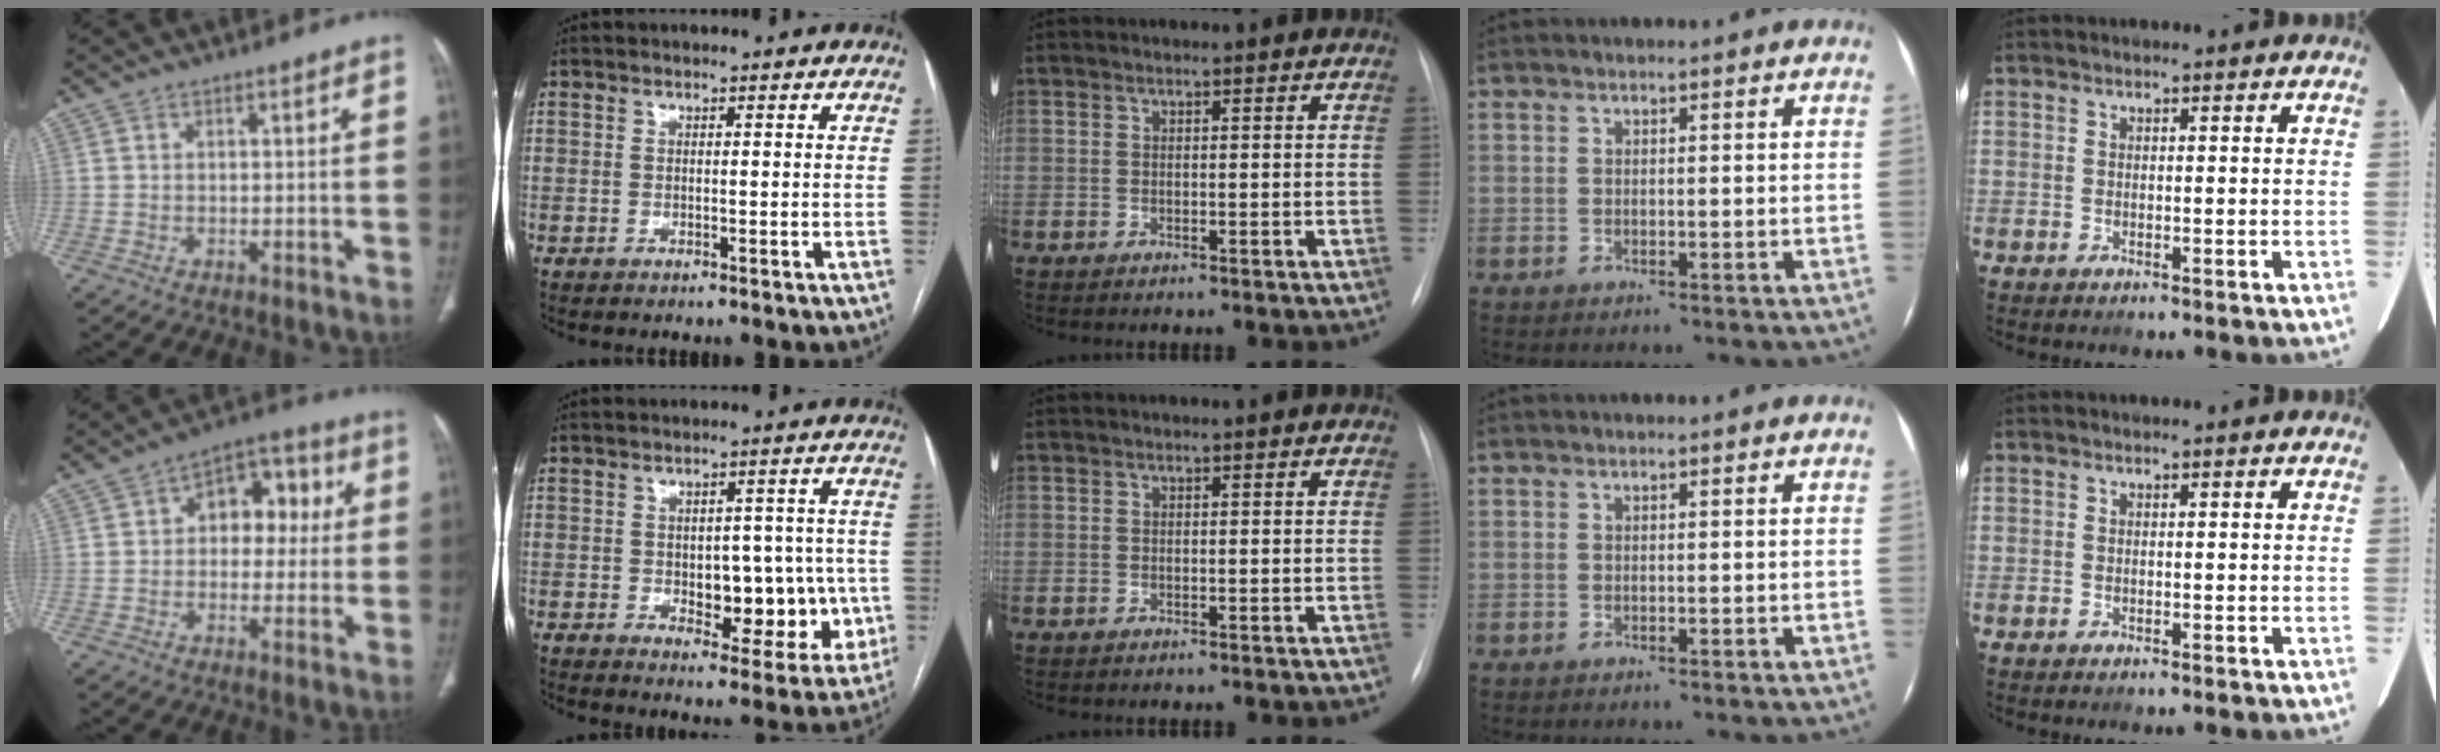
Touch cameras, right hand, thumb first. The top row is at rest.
{"thumb": {"total": 10.4, "force": [1.5, 7.0, 7.5], "torque": [-0.061, 0.028, 0.014]}, "index": {"total": 10.8, "force": [-1.7, 5.9, 8.8], "torque": [-0.091, 0.019, -0.007]}}